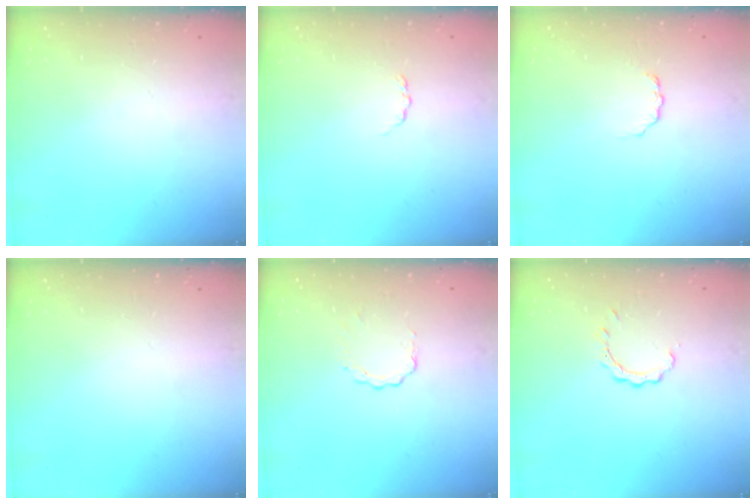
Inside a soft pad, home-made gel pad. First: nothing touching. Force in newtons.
{"total": 2.8, "press": 2.7, "slide": 0.4}
{"total": 2.6, "press": 2.6, "slide": 0.3}
{"total": 0.0}
{"total": 2.5, "press": 2.5, "slide": 0.3}
{"total": 2.3, "press": 2.3, "slide": 0.3}